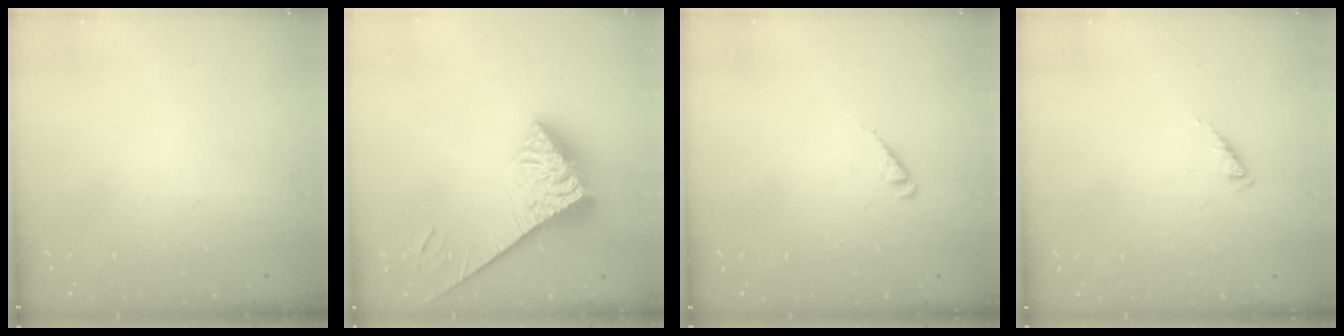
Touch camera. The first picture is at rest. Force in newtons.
{"total": 4.9, "press": 4.9, "slide": 0.4}
{"total": 1.8, "press": 1.8, "slide": 0.3}
{"total": 2.3, "press": 2.3, "slide": 0.3}